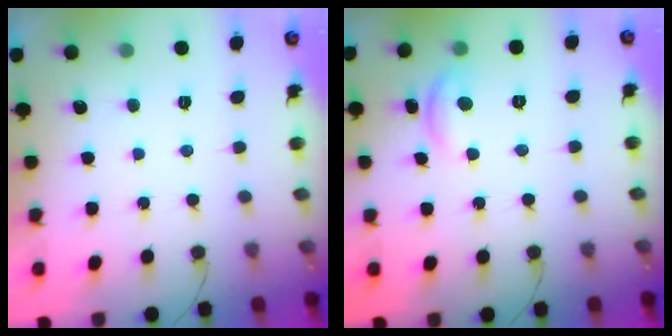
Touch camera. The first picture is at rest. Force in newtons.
{"total": 6.9, "press": 6.8, "slide": 0.4}